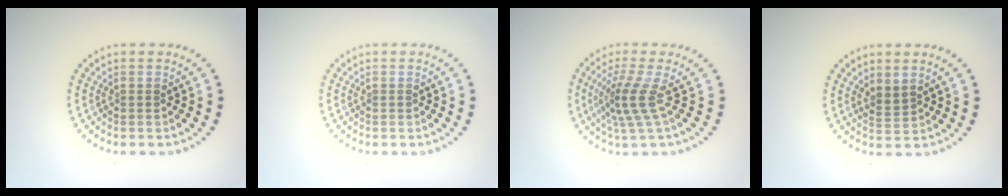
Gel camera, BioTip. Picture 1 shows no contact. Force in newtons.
{"total": 0.0}
{"total": 3.3, "press": 2.3, "slide": 2.4}
{"total": 1.5, "press": 1.2, "slide": 0.9}